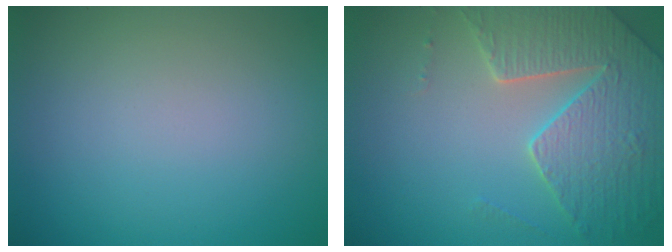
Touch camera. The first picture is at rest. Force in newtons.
{"total": 4.8, "press": 4.6, "slide": 1.5}